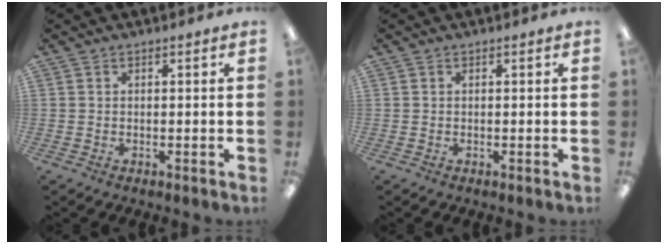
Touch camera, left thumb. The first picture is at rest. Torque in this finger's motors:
{"motor_torque": [0.00, 0.00, 0.08, 0.05, 0.00]}